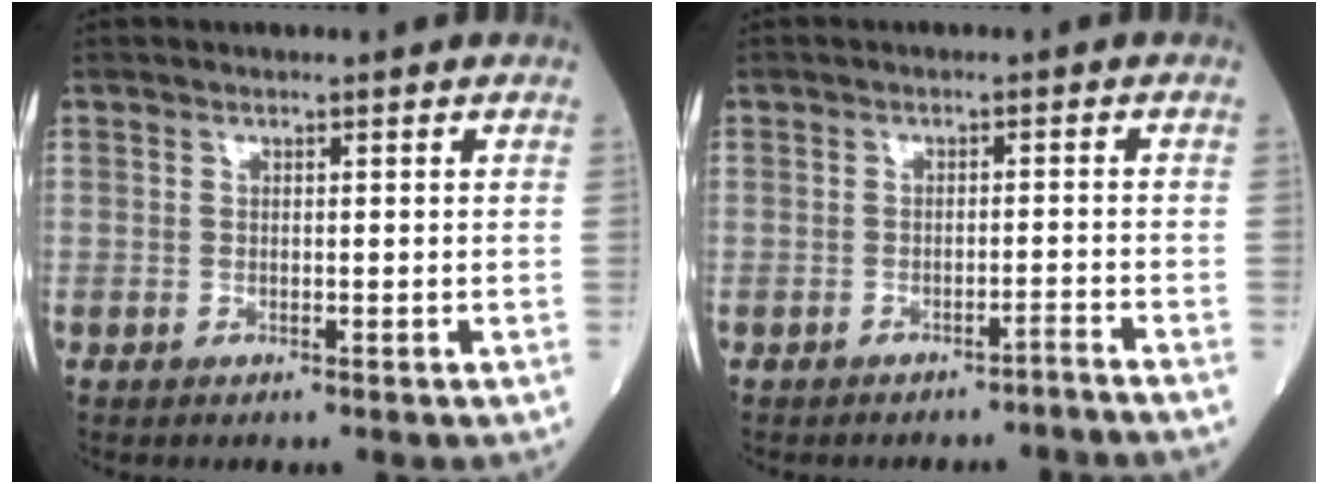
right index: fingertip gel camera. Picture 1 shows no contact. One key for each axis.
{"total": 2.4, "fx": -2.2, "fy": -0.5, "fz": 0.8, "tx": -0.008, "ty": 0.007, "tz": -0.030}